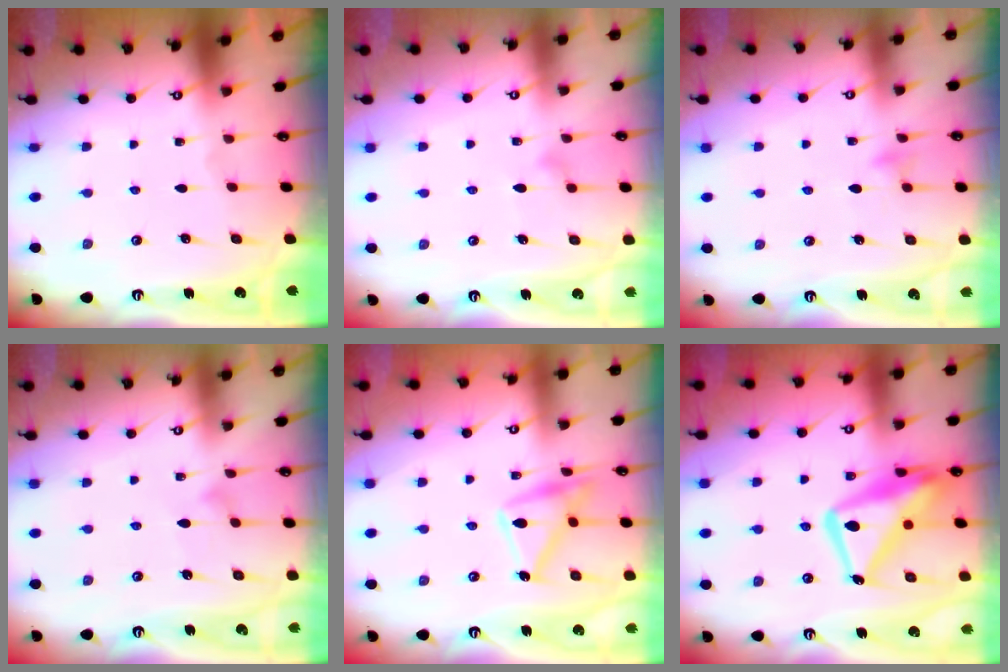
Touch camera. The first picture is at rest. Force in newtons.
{"total": 8.7, "press": 8.7, "slide": 0.4}
{"total": 6.3, "press": 6.3, "slide": 0.4}
{"total": 6.0, "press": 6.0, "slide": 0.4}
{"total": 14.4, "press": 14.4, "slide": 0.7}
{"total": 17.6, "press": 17.5, "slide": 1.7}